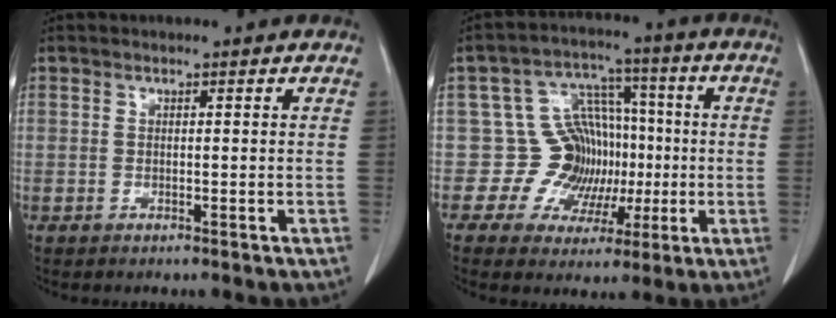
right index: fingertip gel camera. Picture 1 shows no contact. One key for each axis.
{"total": 9.1, "fx": -0.9, "fy": 8.6, "fz": 3.1, "tx": -0.030, "ty": 0.040, "tz": -0.004}